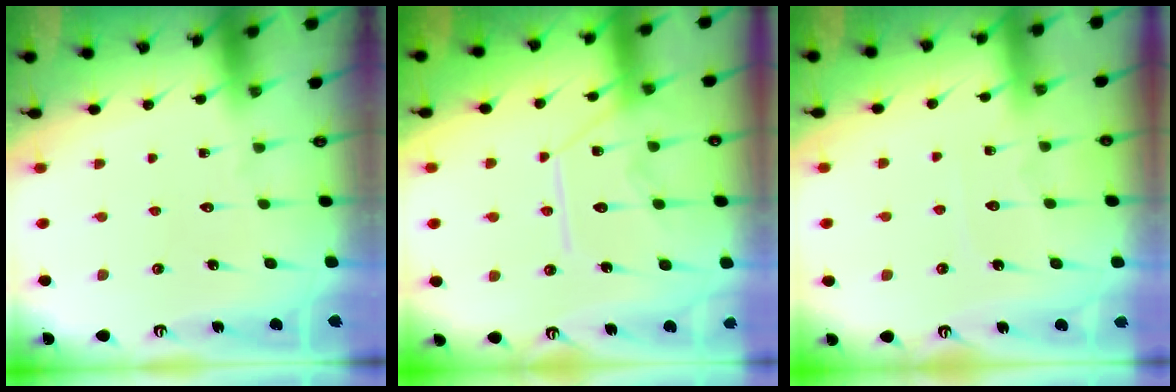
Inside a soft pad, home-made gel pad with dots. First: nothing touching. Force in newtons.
{"total": 13.1, "press": 13.0, "slide": 1.3}
{"total": 3.9, "press": 3.9, "slide": 0.4}